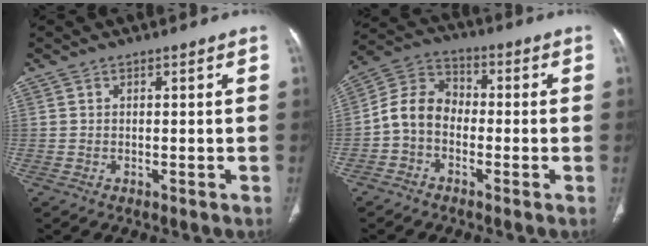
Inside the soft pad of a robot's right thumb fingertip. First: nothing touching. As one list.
[{"total": 8.2, "force": [-2.0, 6.2, 4.9], "torque": [-0.079, 0.035, -0.054]}]